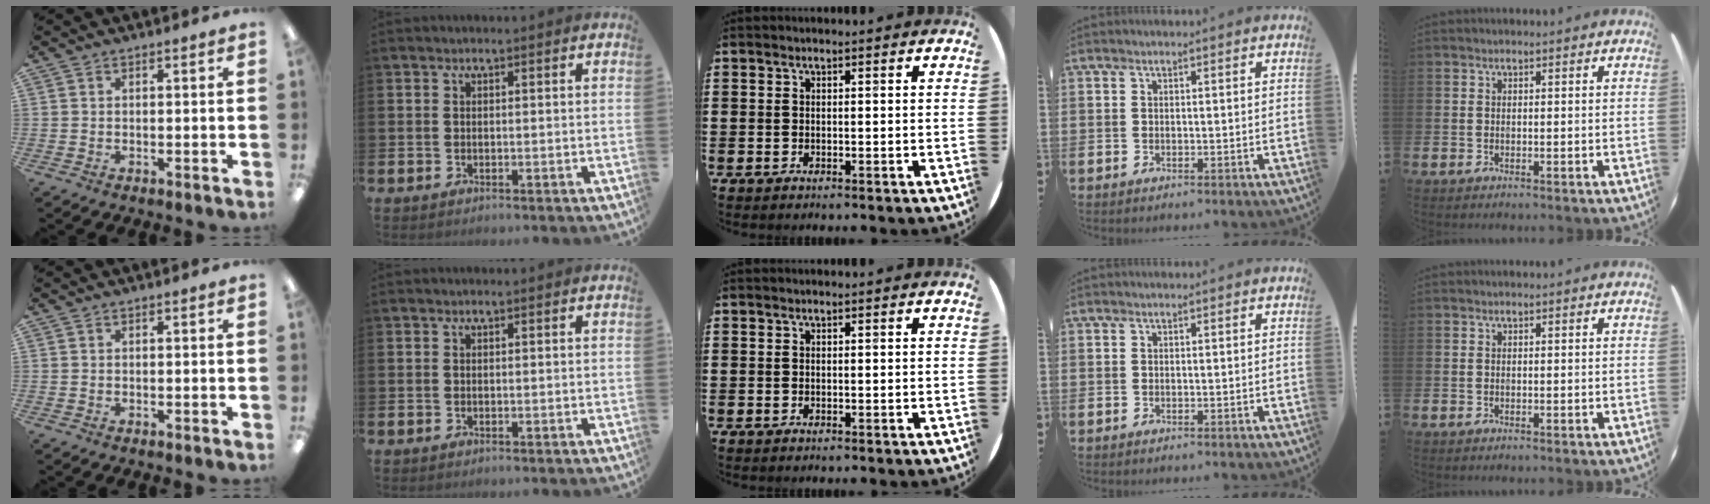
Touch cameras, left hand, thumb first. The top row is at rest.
{}